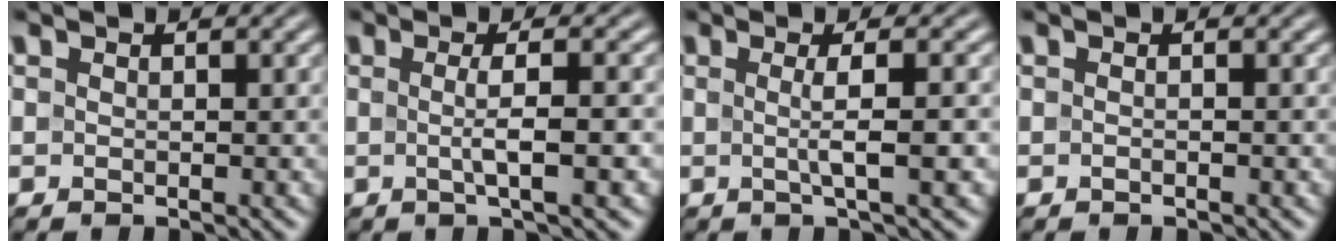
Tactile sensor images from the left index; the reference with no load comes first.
{"total": 3.6, "force": [-0.1, 0.7, 3.5], "torque": [-0.055, -0.001, -0.004]}
{"total": 3.6, "force": [0.0, 0.7, 3.6], "torque": [-0.053, 0.001, -0.004]}
{"total": 0.7, "force": [-0.2, 0.2, 0.6], "torque": [-0.011, -0.004, -0.009]}